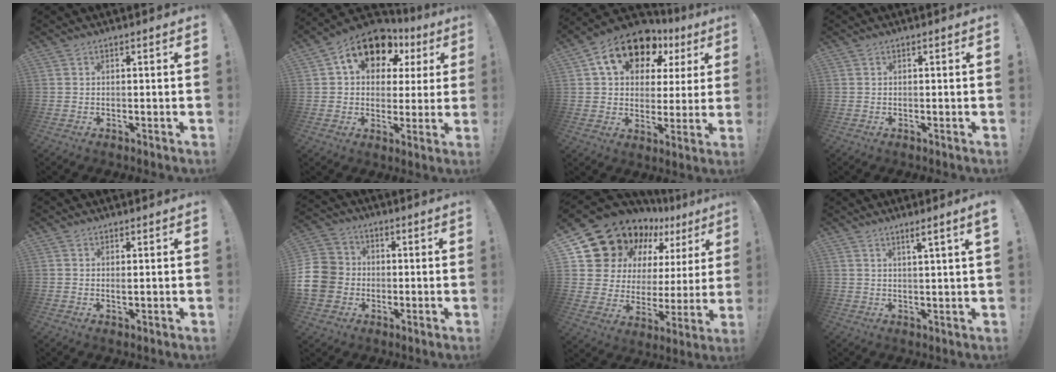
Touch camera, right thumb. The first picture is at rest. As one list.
[{"total": 15.0, "force": [7.9, 9.7, 8.3], "torque": [-0.127, -0.041, 0.142]}, {"total": 16.8, "force": [9.2, 10.6, 9.3], "torque": [-0.151, -0.043, 0.165]}, {"total": 0.0}, {"total": 0.9, "force": [0.5, 0.4, 0.6], "torque": [0.001, -0.006, 0.006]}, {"total": 12.8, "force": [-1.8, 11.2, 5.9], "torque": [-0.119, 0.024, -0.026]}, {"total": 16.7, "force": [13.0, 8.8, 5.7], "torque": [-0.098, -0.107, 0.256]}, {"total": 3.6, "force": [2.2, -0.8, 2.8], "torque": [-0.039, -0.010, 0.031]}]